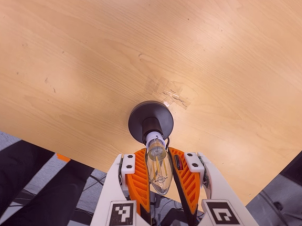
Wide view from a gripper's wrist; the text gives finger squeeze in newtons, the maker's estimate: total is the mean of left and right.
{"total": 12.8, "left": 12.2, "right": 13.4}